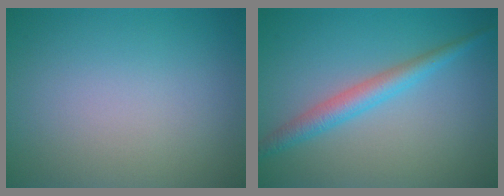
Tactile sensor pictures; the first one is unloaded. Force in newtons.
{"total": 2.9, "press": 2.9, "slide": 0.0}